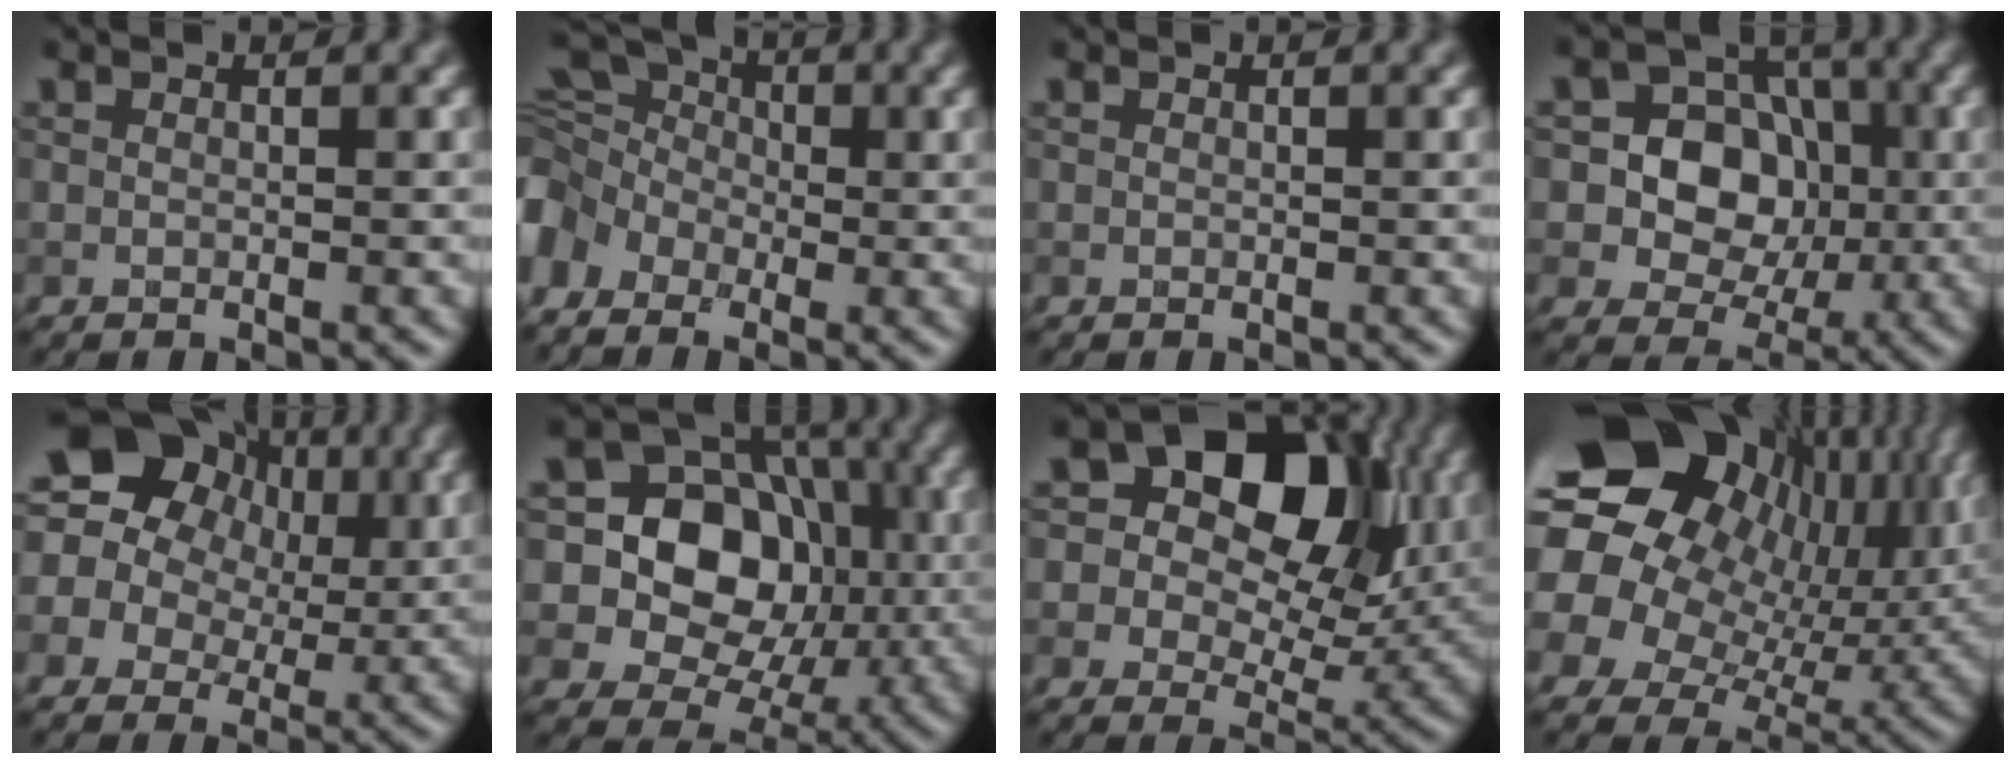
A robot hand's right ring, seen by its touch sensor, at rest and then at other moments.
{"total": 6.7, "force": [0.3, 4.9, 4.6], "torque": [-0.090, 0.031, -0.012]}
{"total": 0.0}
{"total": 9.5, "force": [0.7, 8.1, 4.9], "torque": [-0.079, 0.031, -0.017]}
{"total": 15.9, "force": [5.8, 12.6, 7.8], "torque": [-0.163, 0.033, 0.081]}
{"total": 16.0, "force": [2.0, 13.4, 8.5], "torque": [-0.171, 0.049, 0.018]}
{"total": 16.6, "force": [7.7, 11.0, 9.9], "torque": [-0.167, 0.067, 0.112]}
{"total": 20.9, "force": [6.5, 15.4, 12.5], "torque": [-0.251, 0.017, 0.106]}